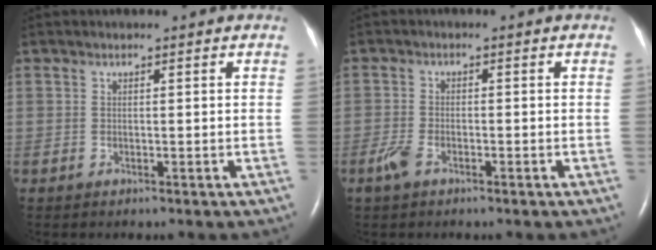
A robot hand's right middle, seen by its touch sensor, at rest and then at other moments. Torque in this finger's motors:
{"motor_torque": [-0.11, 0.02, 0.03, 0.02]}